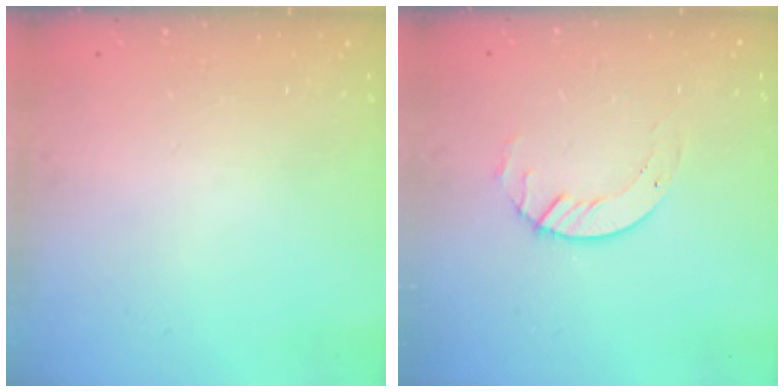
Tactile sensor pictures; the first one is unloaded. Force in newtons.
{"total": 3.3, "press": 3.3, "slide": 0.4}